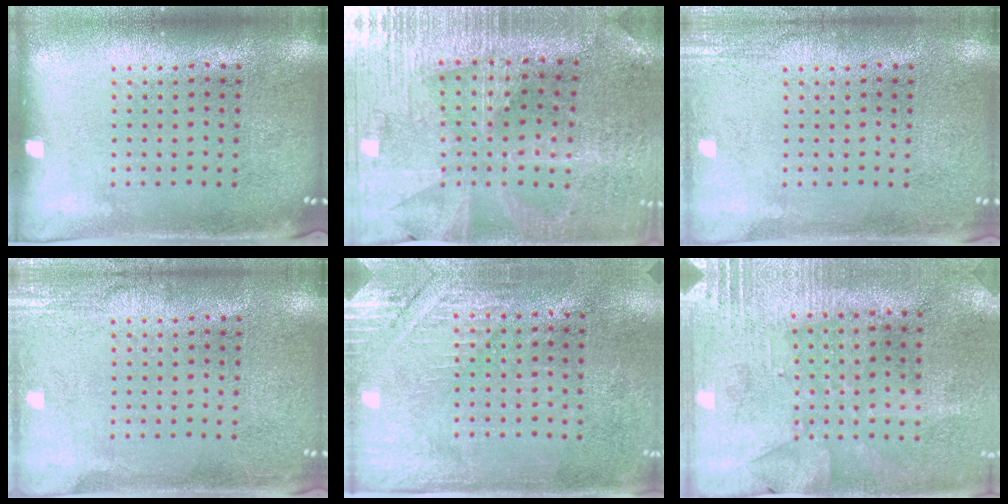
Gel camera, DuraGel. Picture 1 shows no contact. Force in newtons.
{"total": 2.0, "press": 2.0, "slide": 0.3}
{"total": 1.9, "press": 1.9, "slide": 0.2}
{"total": 2.4, "press": 2.4, "slide": 0.3}
{"total": 2.8, "press": 2.6, "slide": 0.9}
{"total": 2.7, "press": 2.2, "slide": 1.5}